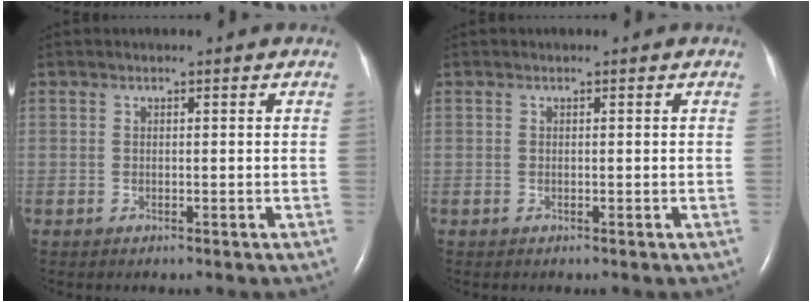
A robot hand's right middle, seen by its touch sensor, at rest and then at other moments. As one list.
[{"total": 0.0}]